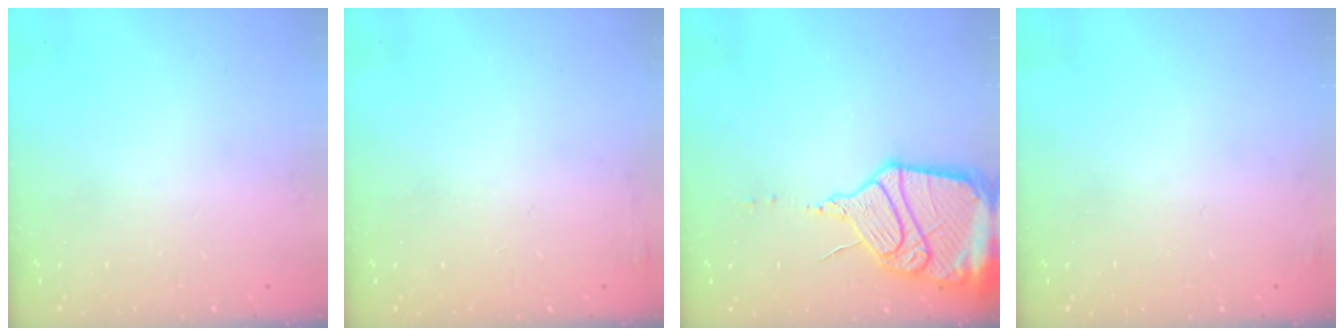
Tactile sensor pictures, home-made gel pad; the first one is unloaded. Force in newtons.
{"total": 3.9, "press": 3.6, "slide": 1.5}
{"total": 19.2, "press": 18.4, "slide": 5.2}
{"total": 2.3, "press": 2.2, "slide": 0.8}